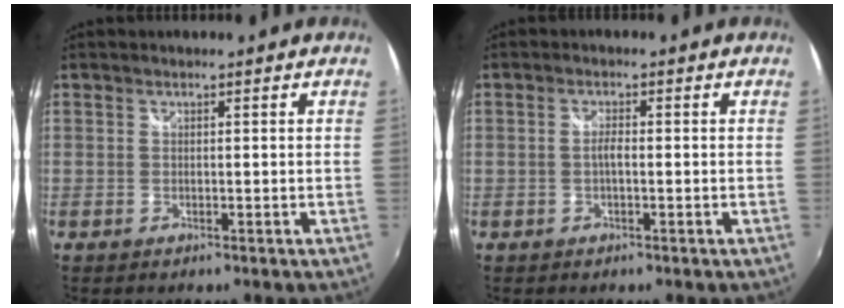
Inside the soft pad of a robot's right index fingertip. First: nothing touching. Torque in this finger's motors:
{"motor_torque": [0.43, 0.05, 0.16, 0.04]}